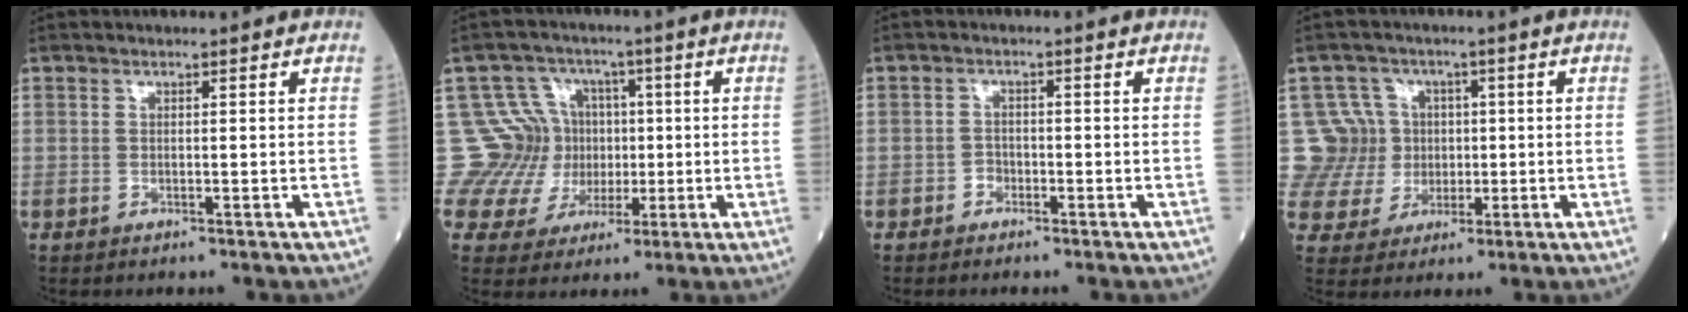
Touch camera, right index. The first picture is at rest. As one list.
[{"total": 12.7, "force": [1.3, 12.5, 2.1], "torque": [-0.046, 0.060, 0.040]}, {"total": 1.5, "force": [-1.0, 1.2, 0.2], "torque": [0.003, 0.007, -0.021]}, {"total": 9.1, "force": [1.3, 9.0, 0.1], "torque": [-0.002, 0.037, 0.031]}]